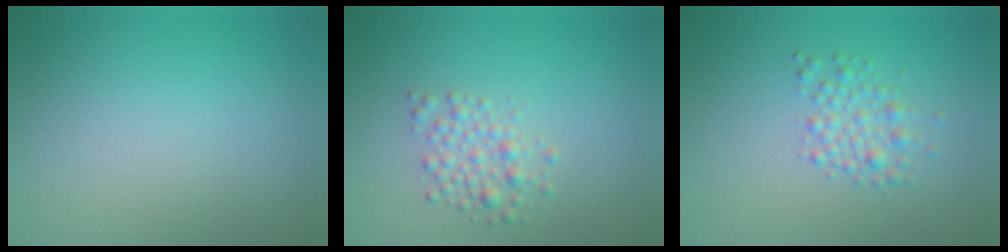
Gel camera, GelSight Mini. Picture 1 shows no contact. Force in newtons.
{"total": 2.2, "press": 2.2, "slide": 0.0}
{"total": 2.2, "press": 2.2, "slide": 0.1}